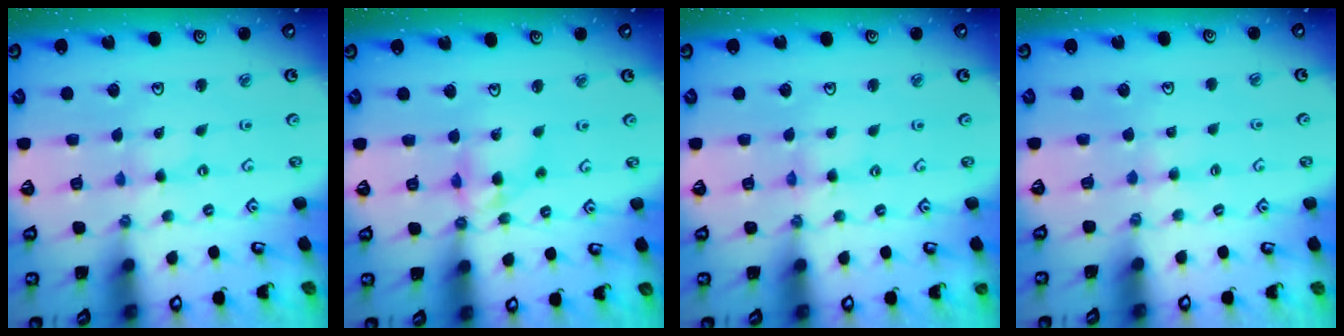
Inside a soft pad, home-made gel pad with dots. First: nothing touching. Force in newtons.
{"total": 10.2, "press": 10.1, "slide": 1.4}
{"total": 2.2, "press": 2.2, "slide": 0.4}
{"total": 2.9, "press": 2.8, "slide": 0.5}